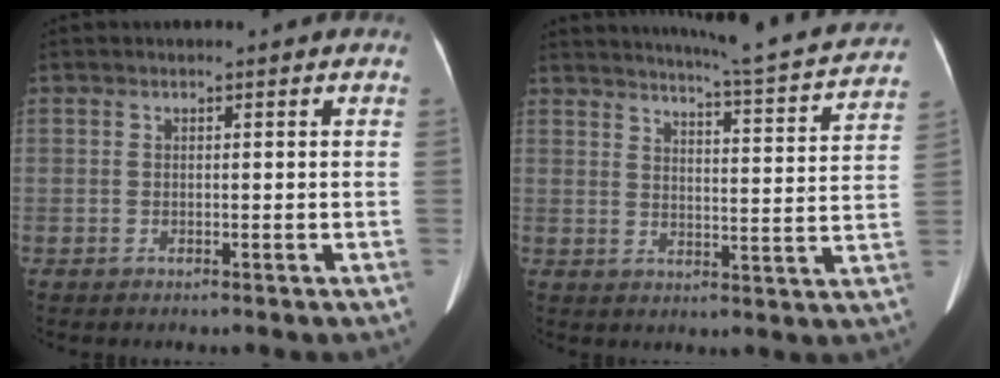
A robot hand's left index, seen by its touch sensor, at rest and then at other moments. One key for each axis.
{"total": 17.0, "fx": 16.0, "fy": 0.0, "fz": 5.7, "tx": -0.091, "ty": -0.046, "tz": 0.194}